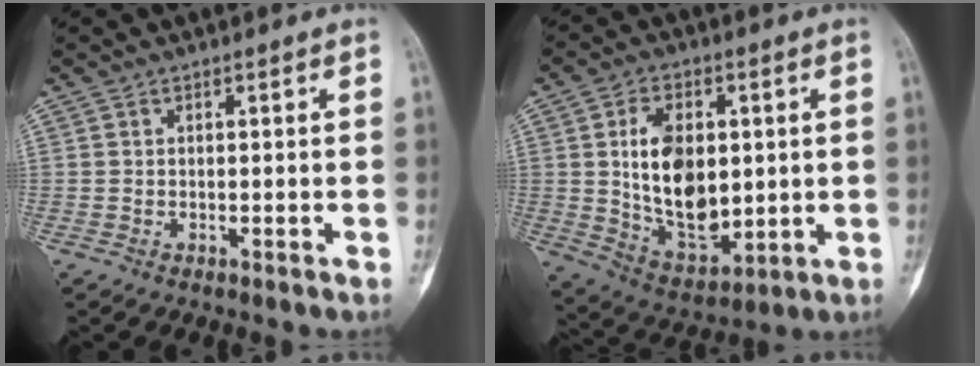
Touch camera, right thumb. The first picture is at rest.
{"total": 15.7, "force": [1.7, 9.8, 12.2], "torque": [-0.176, -0.014, 0.042]}